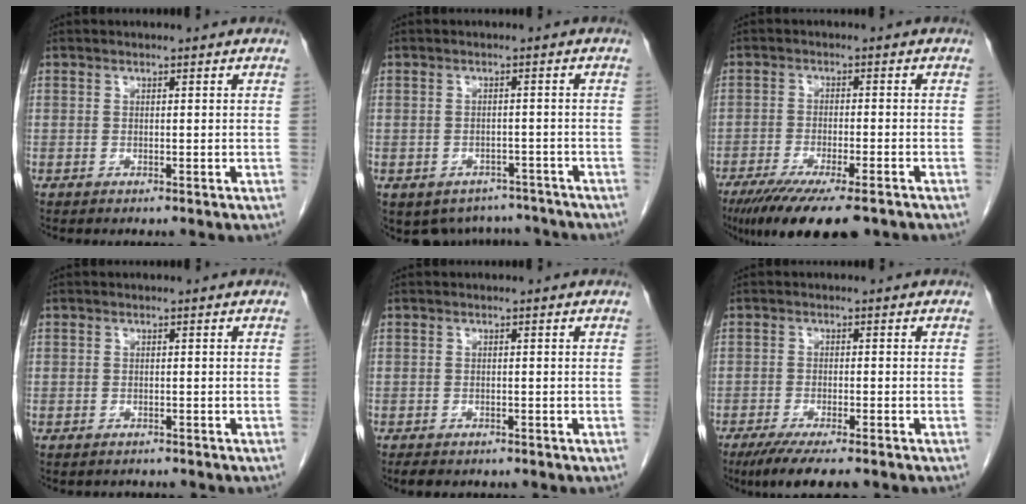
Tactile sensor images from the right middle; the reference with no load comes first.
{"total": 7.3, "force": [-6.2, 3.9, 0.6], "torque": [-0.002, 0.015, -0.073]}
{"total": 13.7, "force": [-10.3, 2.5, 8.7], "torque": [-0.131, -0.027, -0.160]}
{"total": 1.5, "force": [-1.2, 0.8, -0.2], "torque": [-0.011, 0.000, -0.020]}
{"total": 3.0, "force": [-2.4, 1.2, 1.2], "torque": [-0.023, -0.005, -0.028]}
{"total": 7.4, "force": [-5.7, 0.9, 4.6], "torque": [-0.070, -0.017, -0.088]}